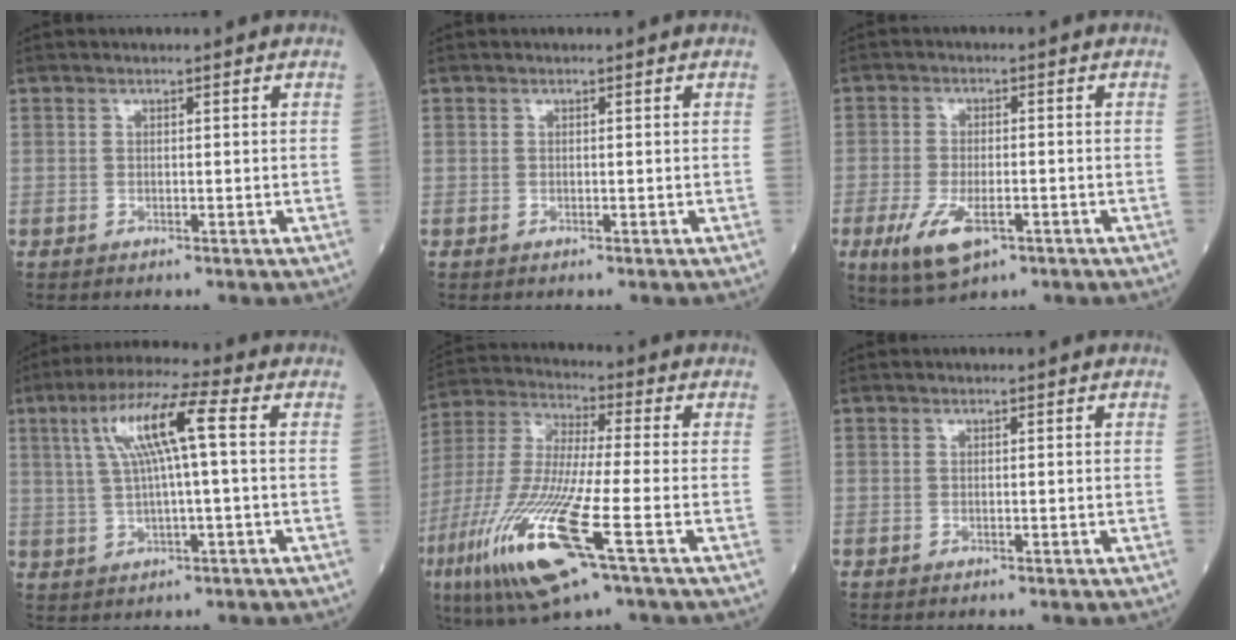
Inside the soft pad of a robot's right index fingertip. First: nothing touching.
{"total": 0.0}
{"total": 7.8, "force": [-3.5, 3.2, 6.2], "torque": [-0.123, -0.013, -0.053]}
{"total": 9.9, "force": [2.3, 0.6, 9.6], "torque": [-0.186, 0.024, 0.042]}
{"total": 19.5, "force": [-7.7, 2.0, 17.8], "torque": [-0.411, -0.044, -0.147]}
{"total": 0.0}